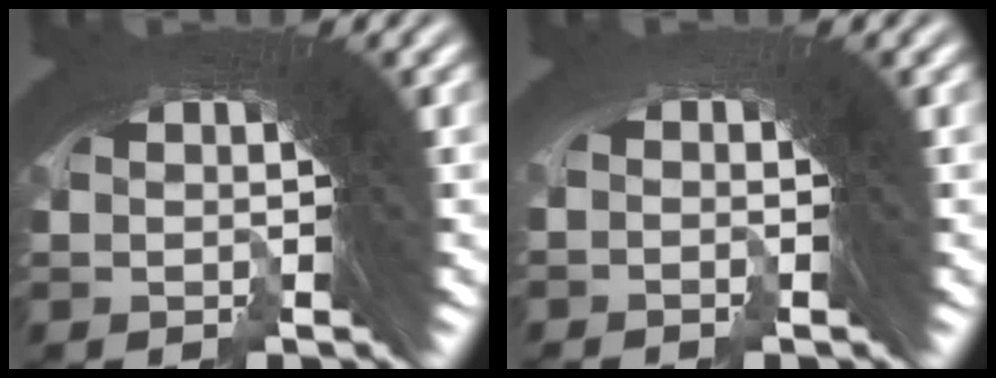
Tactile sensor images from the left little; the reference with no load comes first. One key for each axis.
{"total": 2.6, "fx": -0.9, "fy": -1.6, "fz": -1.9, "tx": 0.040, "ty": 0.001, "tz": -0.016}